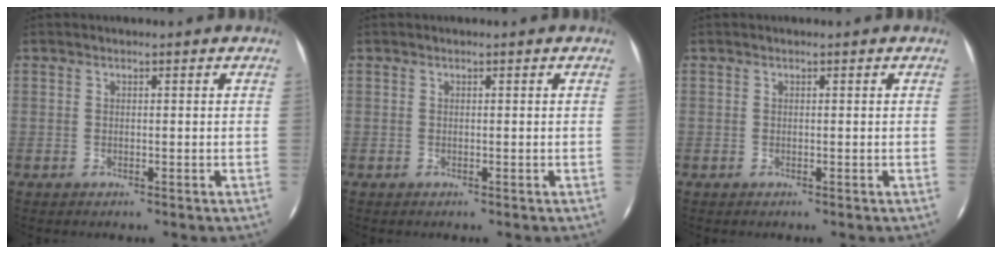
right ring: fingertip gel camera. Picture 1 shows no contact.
{"total": 0.0}
{"total": 0.0}